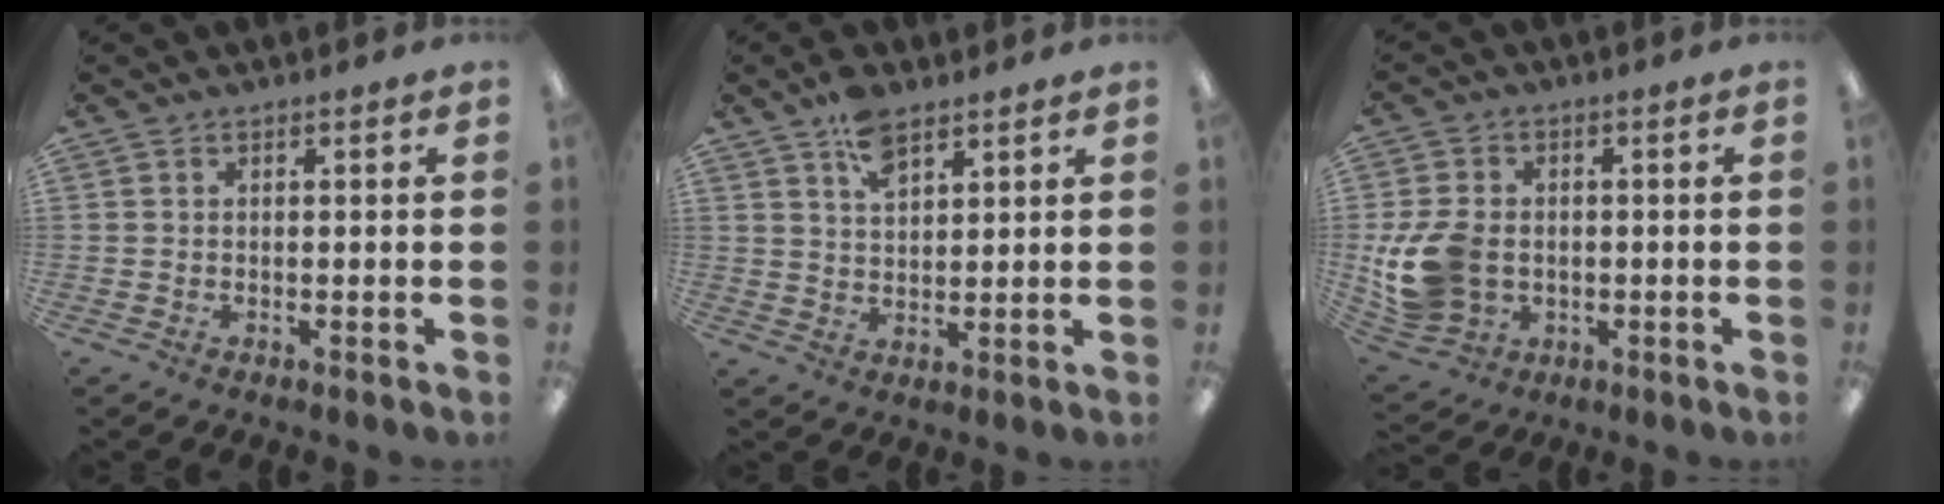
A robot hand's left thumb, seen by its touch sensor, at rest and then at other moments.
{"total": 6.8, "force": [4.6, 3.1, 3.9], "torque": [-0.064, -0.017, 0.081]}
{"total": 13.1, "force": [-1.5, 10.0, 8.3], "torque": [-0.191, 0.009, -0.024]}